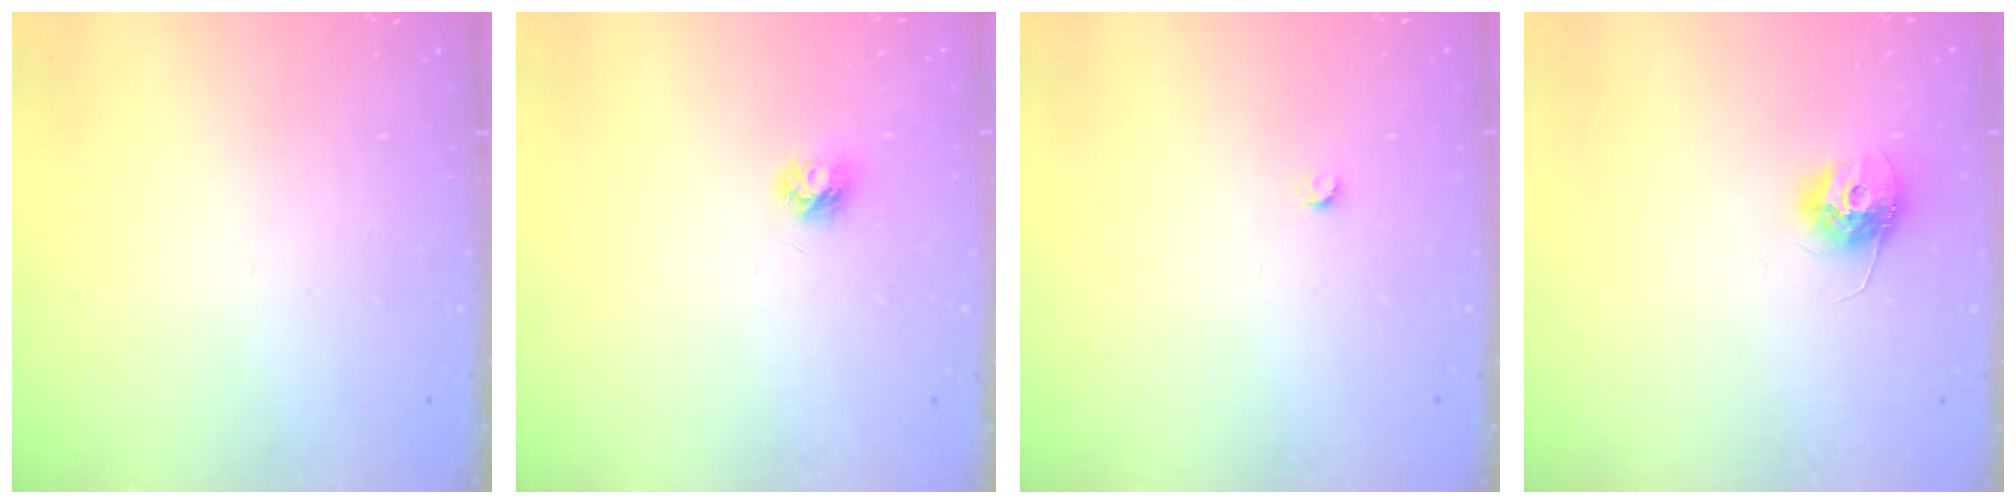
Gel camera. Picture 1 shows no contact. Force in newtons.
{"total": 4.2, "press": 4.2, "slide": 0.3}
{"total": 2.4, "press": 2.4, "slide": 0.3}
{"total": 10.8, "press": 10.7, "slide": 0.6}